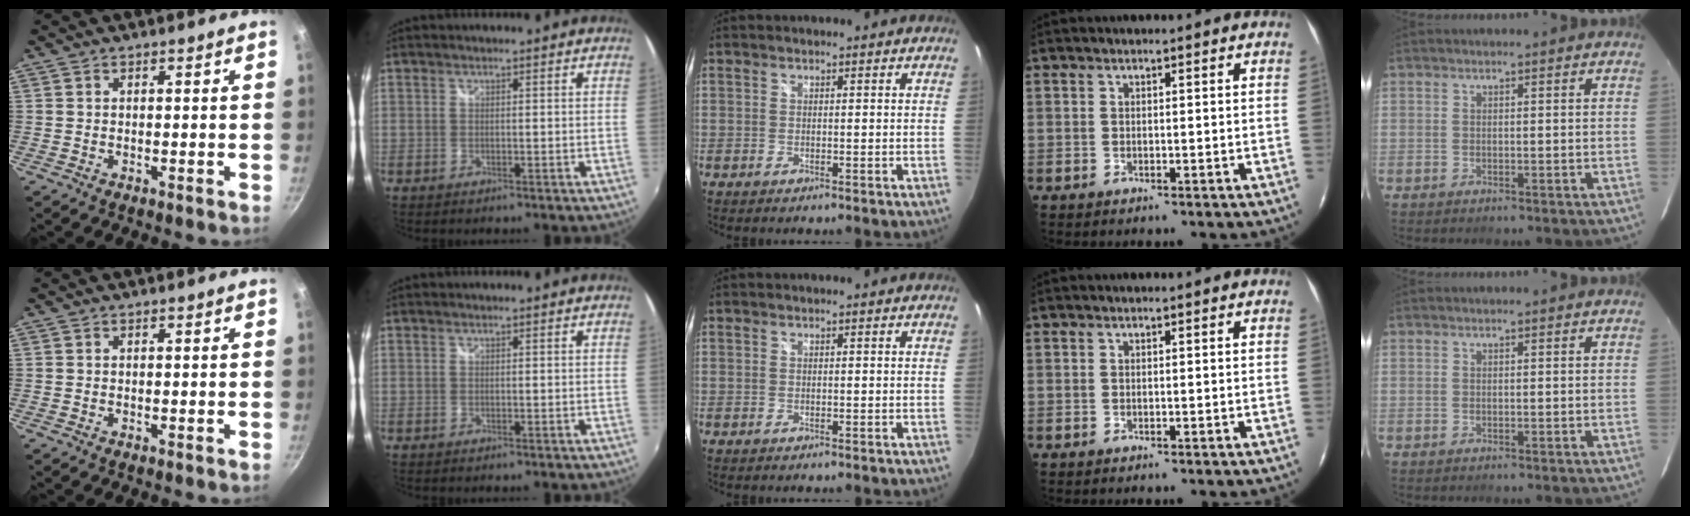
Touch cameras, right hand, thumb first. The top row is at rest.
{}